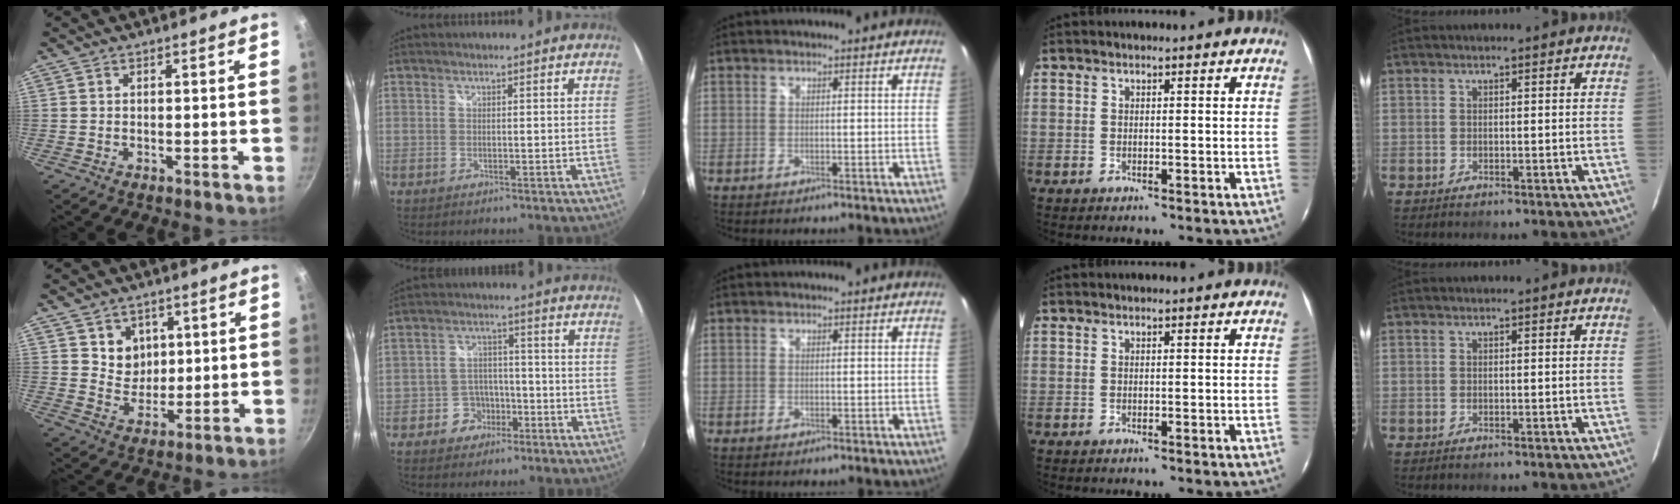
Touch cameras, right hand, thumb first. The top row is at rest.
{"thumb": {"total": 6.7, "force": [2.3, 6.0, 2.0], "torque": [0.002, -0.017, 0.043]}, "index": {"total": 6.0, "force": [-3.3, 4.9, 1.2], "torque": [-0.033, 0.021, -0.047]}}